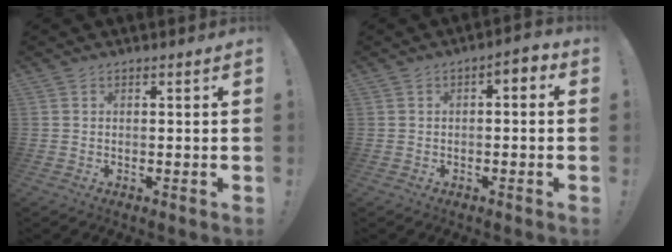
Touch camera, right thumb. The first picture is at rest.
{"total": 3.1, "force": [-1.1, 1.5, 2.4], "torque": [-0.034, 0.008, -0.023]}